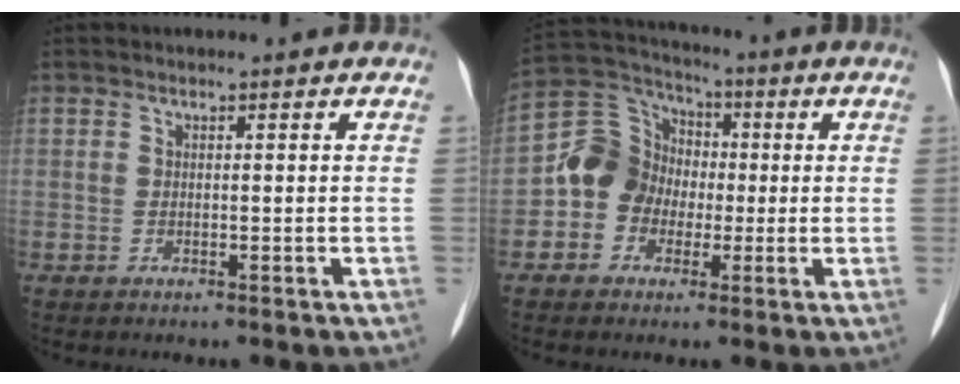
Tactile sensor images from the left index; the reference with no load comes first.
{"total": 8.6, "force": [-1.4, 8.0, 2.9], "torque": [-0.080, 0.039, -0.030]}